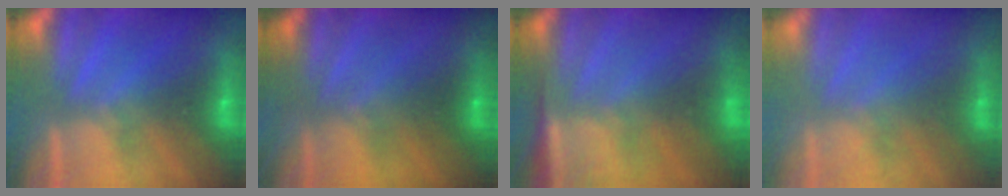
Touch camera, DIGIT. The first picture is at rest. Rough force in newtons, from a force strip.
{"total": 1.7}
{"total": 13.7}
{"total": 2.5}